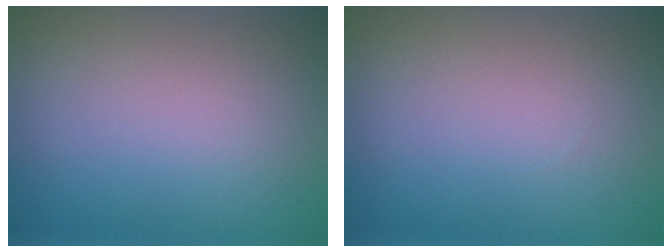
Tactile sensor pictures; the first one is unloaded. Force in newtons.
{"total": 0.0}